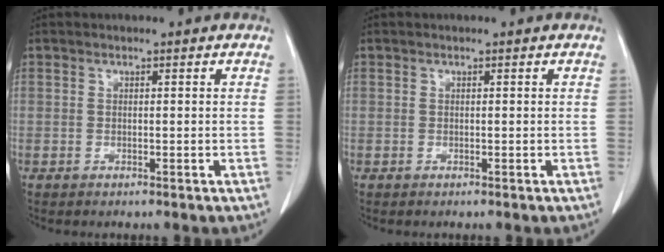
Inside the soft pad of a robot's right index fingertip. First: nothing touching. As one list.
[{"total": 0.0}]